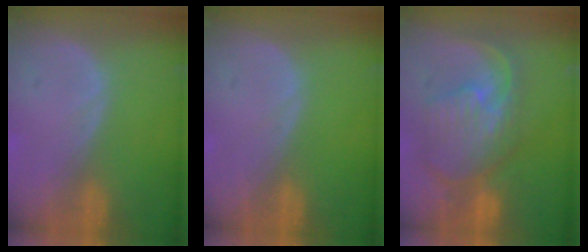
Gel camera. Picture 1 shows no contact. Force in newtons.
{"total": 0.0}
{"total": 10.7, "press": 9.5, "slide": 4.9}